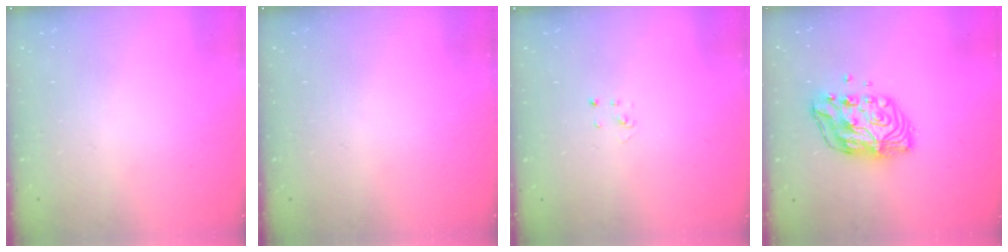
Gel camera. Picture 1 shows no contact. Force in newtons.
{"total": 0.0}
{"total": 2.0, "press": 2.0, "slide": 0.1}
{"total": 10.5, "press": 10.5, "slide": 1.1}